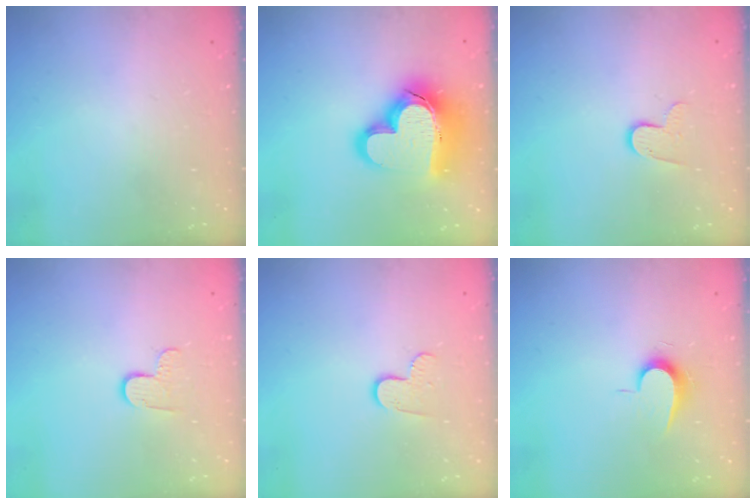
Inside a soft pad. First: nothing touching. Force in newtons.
{"total": 20.9, "press": 20.8, "slide": 1.9}
{"total": 7.2, "press": 7.2, "slide": 0.3}
{"total": 6.0, "press": 6.0, "slide": 0.4}
{"total": 6.0, "press": 6.0, "slide": 0.6}
{"total": 6.9, "press": 6.9, "slide": 0.6}